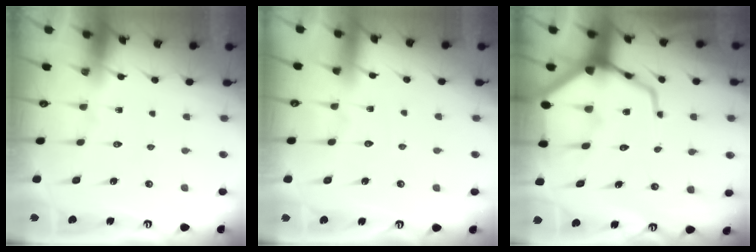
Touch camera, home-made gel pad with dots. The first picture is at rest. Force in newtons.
{"total": 2.6, "press": 2.6, "slide": 0.3}
{"total": 13.2, "press": 13.1, "slide": 1.5}